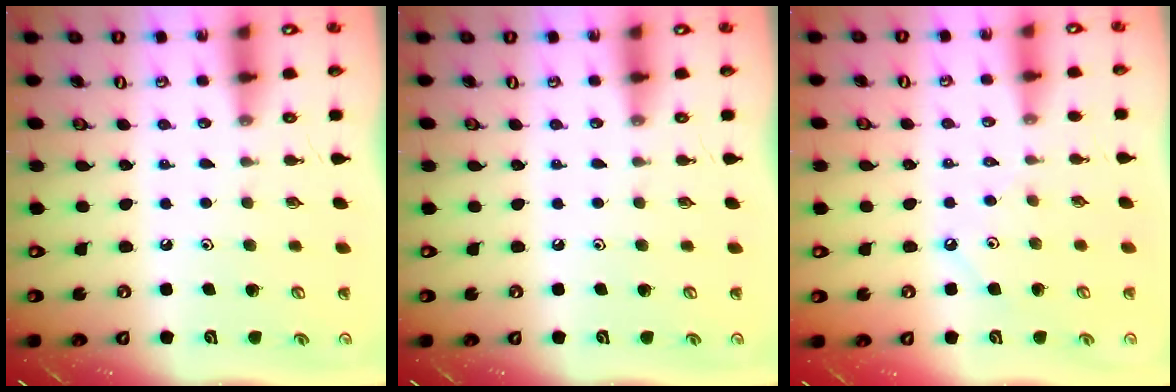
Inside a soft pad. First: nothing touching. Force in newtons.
{"total": 0.0}
{"total": 2.6, "press": 2.6, "slide": 0.4}